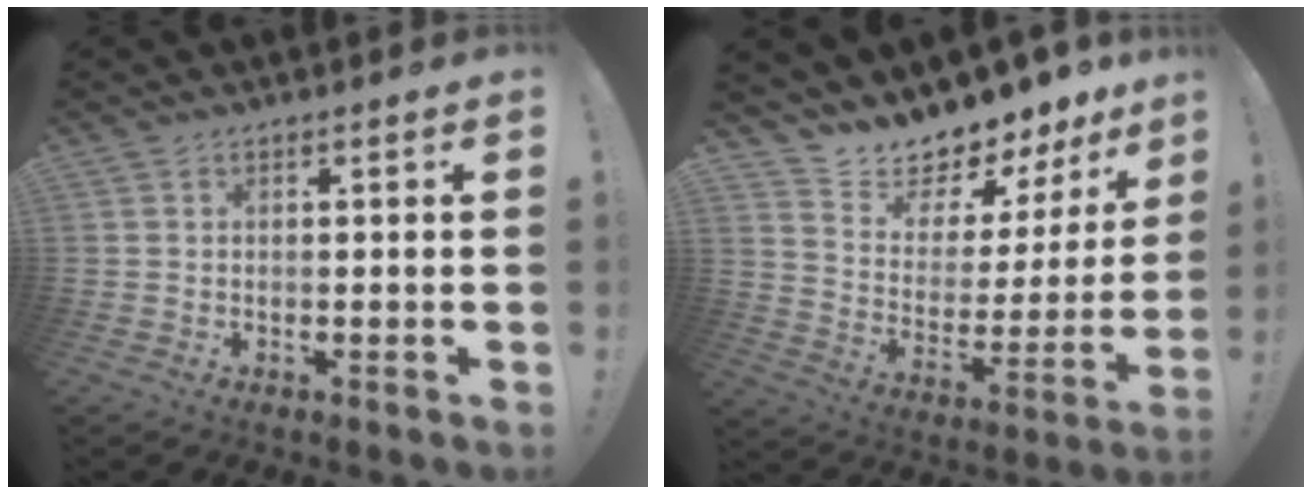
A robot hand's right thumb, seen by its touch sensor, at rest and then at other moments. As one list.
[{"total": 10.1, "force": [9.7, 2.7, 1.1], "torque": [-0.026, -0.106, 0.167]}]